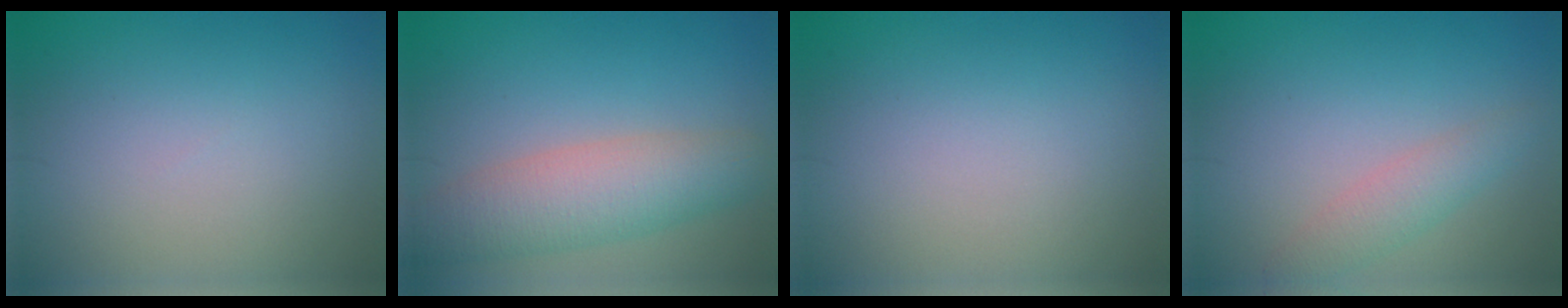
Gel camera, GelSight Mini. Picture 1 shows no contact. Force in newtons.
{"total": 6.5, "press": 6.5, "slide": 0.2}
{"total": 0.0}
{"total": 2.6, "press": 2.6, "slide": 0.1}